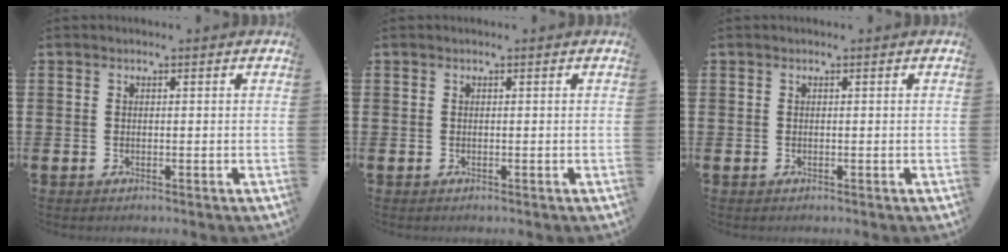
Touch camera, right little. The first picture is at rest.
{"total": 0.0}
{"total": 0.0}